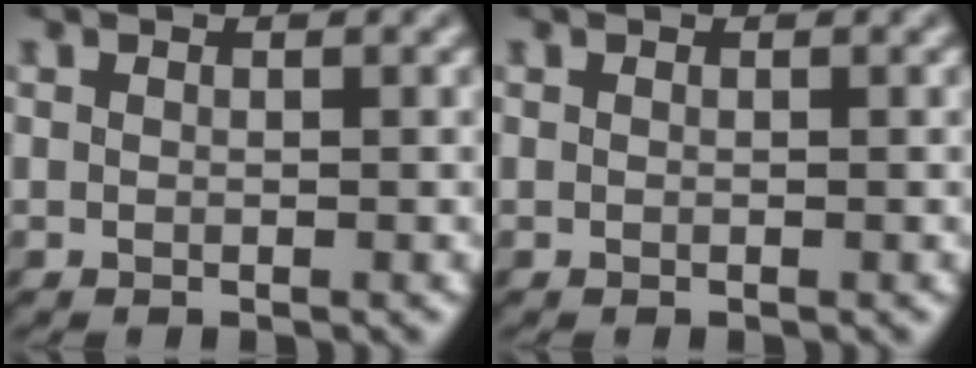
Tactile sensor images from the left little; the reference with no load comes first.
{"total": 0.0}